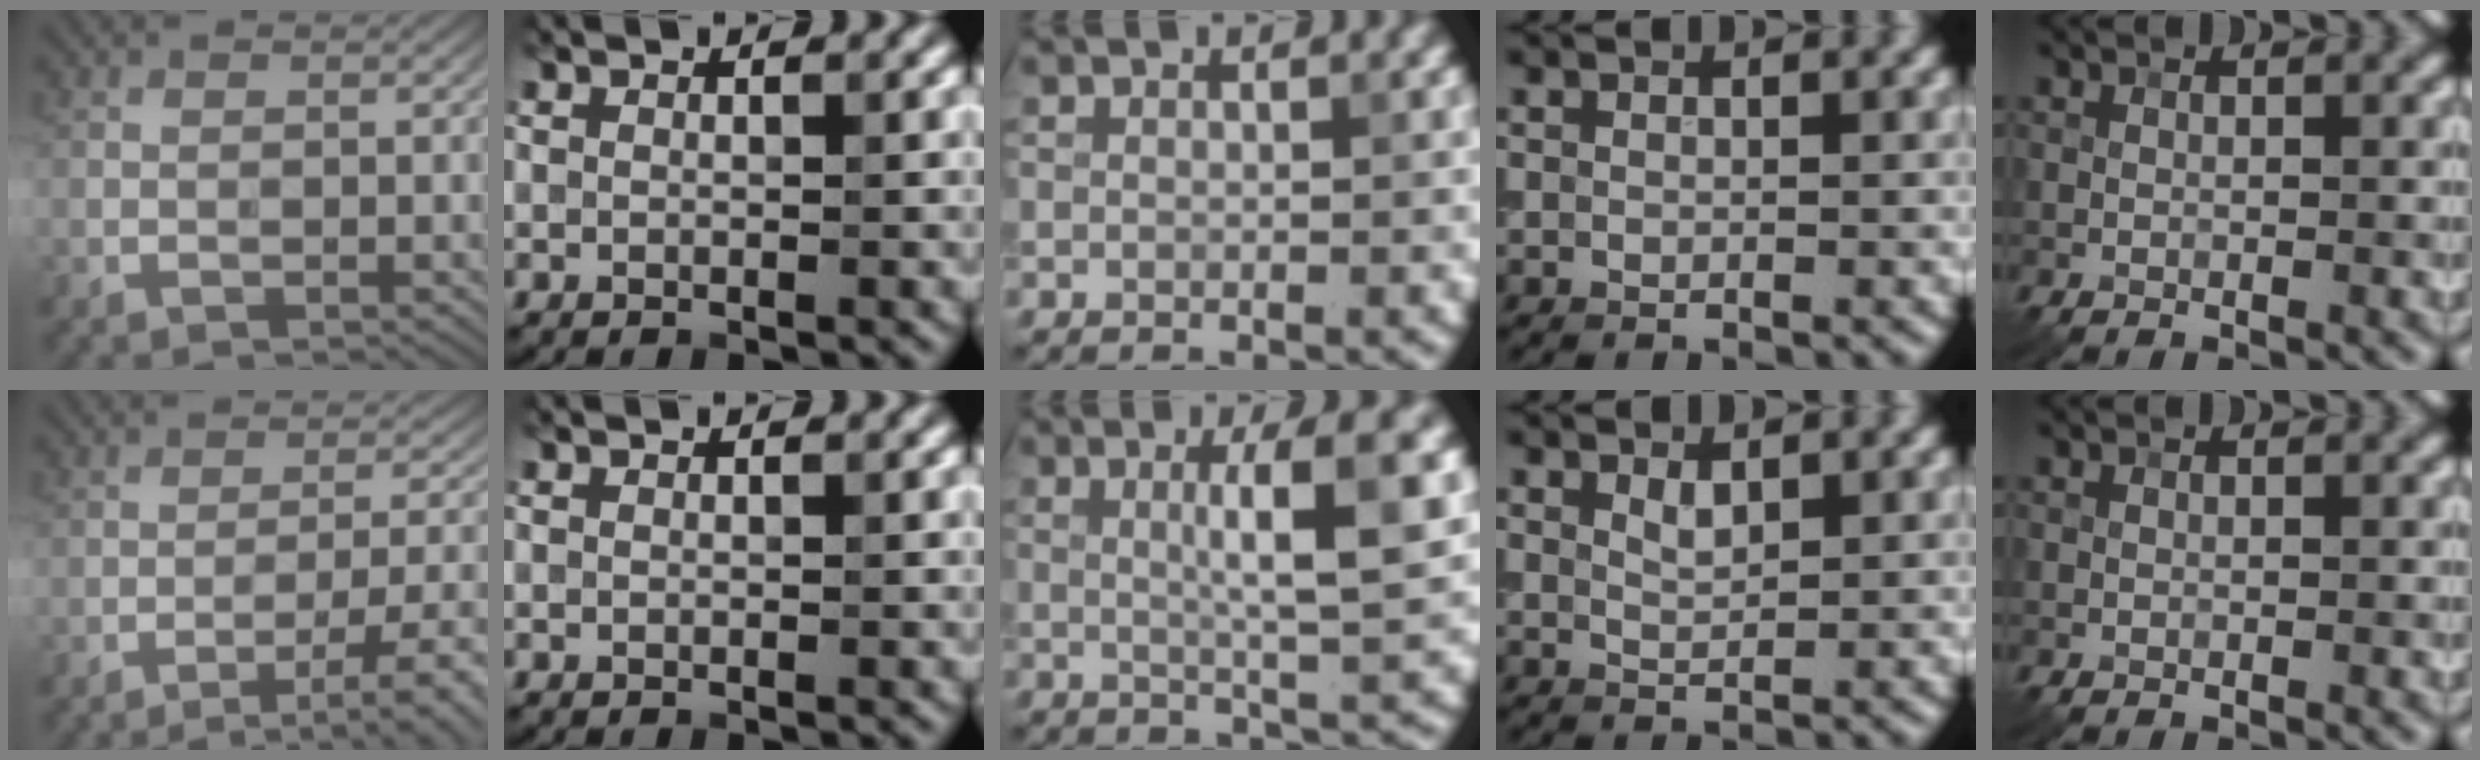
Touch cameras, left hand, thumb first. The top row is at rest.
{"thumb": {"total": 7.8, "force": [-4.1, 1.8, 6.4], "torque": [-0.101, 0.002, -0.054]}, "middle": {"total": 6.1, "force": [1.3, 1.0, 5.9], "torque": [-0.080, 0.007, 0.020]}, "ring": {"total": 1.1, "force": [0.8, 0.4, 0.7], "torque": [-0.016, -0.002, 0.016]}}